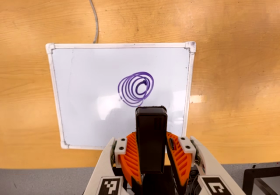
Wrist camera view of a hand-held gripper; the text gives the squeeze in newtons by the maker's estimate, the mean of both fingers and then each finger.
{"total": 4.4, "left": 3.2, "right": 5.5}